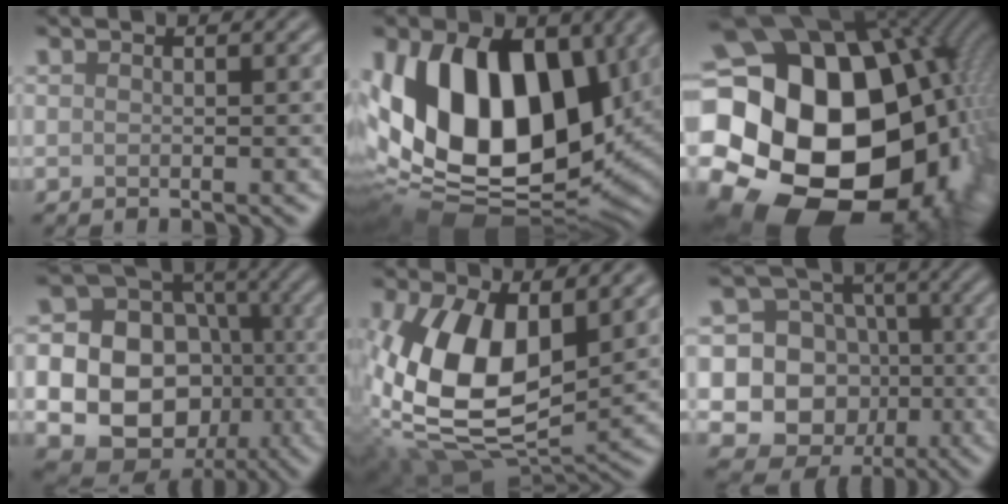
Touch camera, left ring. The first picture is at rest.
{"total": 18.2, "force": [2.6, 11.1, 14.2], "torque": [-0.262, -0.009, 0.028]}
{"total": 25.2, "force": [-3.4, 19.4, 15.7], "torque": [-0.273, -0.030, -0.099]}
{"total": 19.0, "force": [-3.2, 17.3, 7.3], "torque": [-0.169, -0.007, -0.067]}
{"total": 14.2, "force": [1.3, 7.9, 11.7], "torque": [-0.246, -0.020, 0.023]}
{"total": 14.9, "force": [-2.0, 14.3, 3.7], "torque": [-0.105, 0.004, -0.038]}